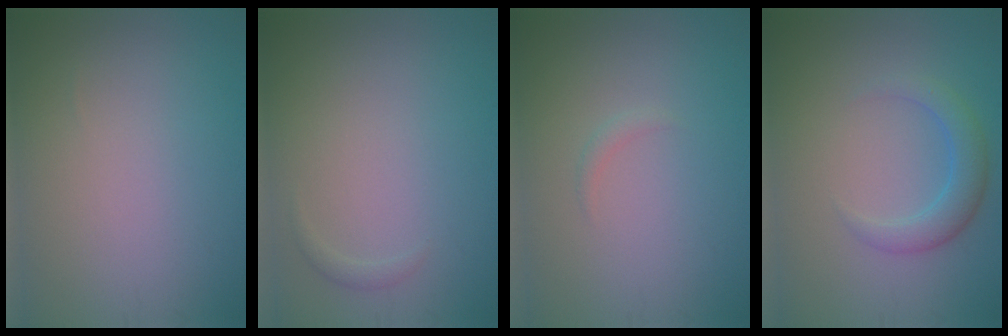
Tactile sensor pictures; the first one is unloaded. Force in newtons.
{"total": 0.6, "press": 0.6, "slide": 0.0}
{"total": 0.6, "press": 0.6, "slide": 0.1}
{"total": 2.8, "press": 2.8, "slide": 0.1}